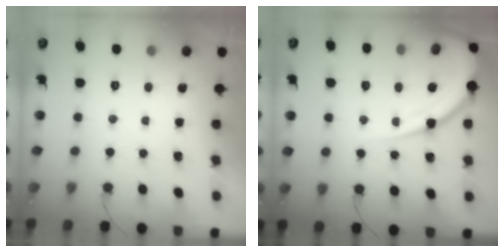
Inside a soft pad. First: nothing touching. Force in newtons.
{"total": 14.8, "press": 14.7, "slide": 1.6}